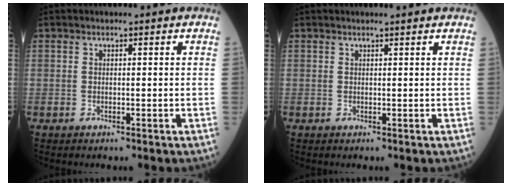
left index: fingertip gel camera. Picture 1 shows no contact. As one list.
[{"total": 2.0, "force": [1.9, 0.0, 0.7], "torque": [-0.011, 0.006, 0.019]}]